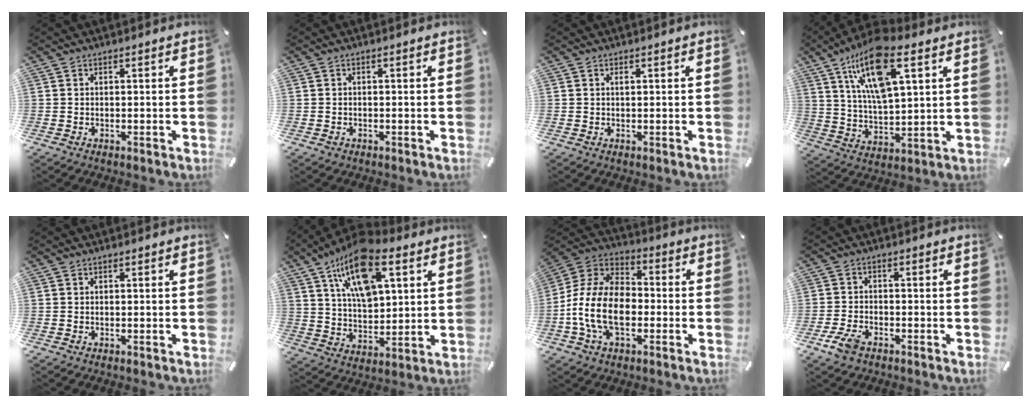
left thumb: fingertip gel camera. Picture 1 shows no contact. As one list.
[{"total": 0.8, "force": [-0.3, 0.6, 0.4], "torque": [-0.007, 0.003, -0.007]}, {"total": 0.6, "force": [0.2, 0.2, 0.5], "torque": [-0.011, 0.001, 0.004]}, {"total": 16.3, "force": [8.8, 6.3, 12.1], "torque": [-0.243, -0.026, 0.146]}, {"total": 0.0}, {"total": 16.4, "force": [8.8, 8.2, 11.2], "torque": [-0.213, -0.024, 0.152]}, {"total": 14.8, "force": [-4.8, 9.7, 10.2], "torque": [-0.236, 0.020, -0.094]}, {"total": 4.8, "force": [-2.9, 2.5, 2.9], "torque": [-0.071, 0.009, -0.059]}]